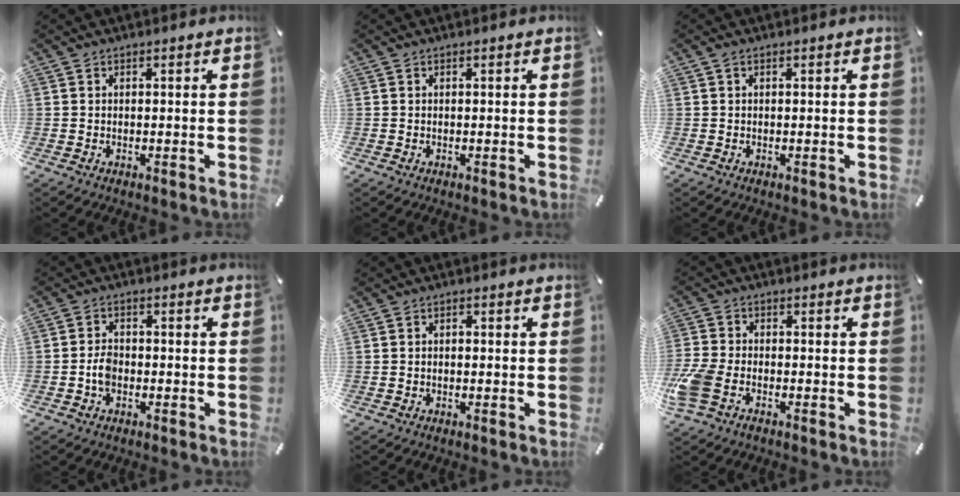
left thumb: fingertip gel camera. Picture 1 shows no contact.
{"total": 0.0}
{"total": 0.5, "force": [0.1, 0.2, 0.5], "torque": [-0.010, 0.002, 0.000]}
{"total": 3.5, "force": [-1.1, 2.4, 2.3], "torque": [-0.049, 0.006, -0.022]}
{"total": 1.0, "force": [-0.2, 0.8, 0.6], "torque": [-0.012, 0.004, -0.006]}
{"total": 6.5, "force": [-3.0, 4.1, 4.1], "torque": [-0.103, 0.003, -0.059]}